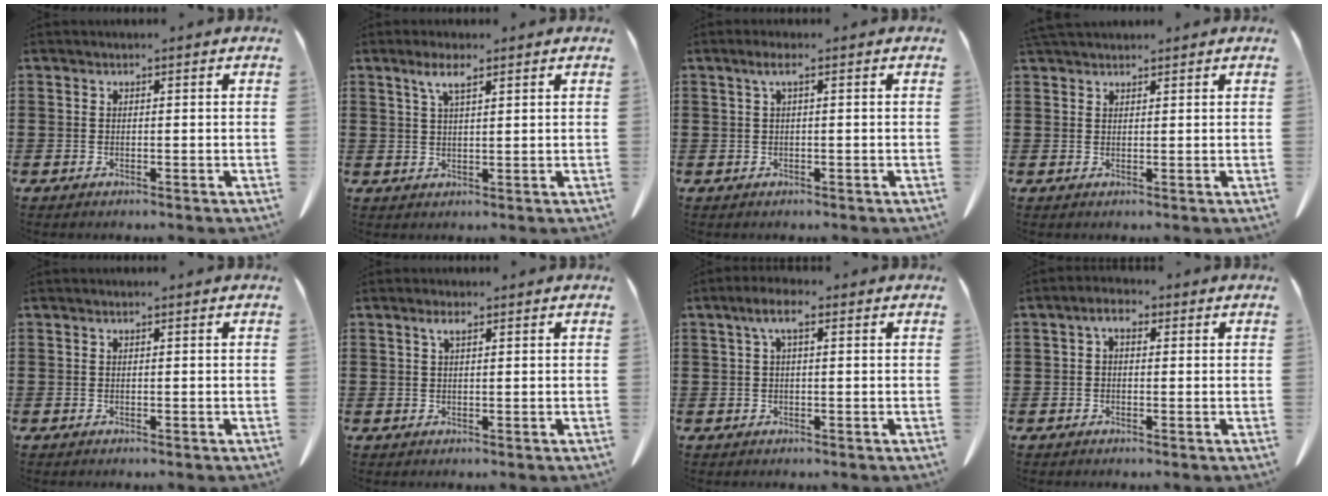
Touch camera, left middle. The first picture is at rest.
{"total": 3.9, "force": [2.3, 0.8, 3.0], "torque": [-0.065, 0.005, 0.041]}
{"total": 1.8, "force": [0.2, 0.1, 1.8], "torque": [-0.035, -0.002, 0.004]}
{"total": 2.0, "force": [1.9, 0.5, 0.6], "torque": [-0.016, 0.002, 0.037]}
{"total": 0.0}
{"total": 1.9, "force": [1.0, 0.5, 1.6], "torque": [-0.035, 0.001, 0.018]}
{"total": 4.0, "force": [1.2, 1.1, 3.6], "torque": [-0.073, 0.008, 0.018]}
{"total": 2.7, "force": [0.2, 1.4, 2.3], "torque": [-0.050, 0.008, -0.001]}